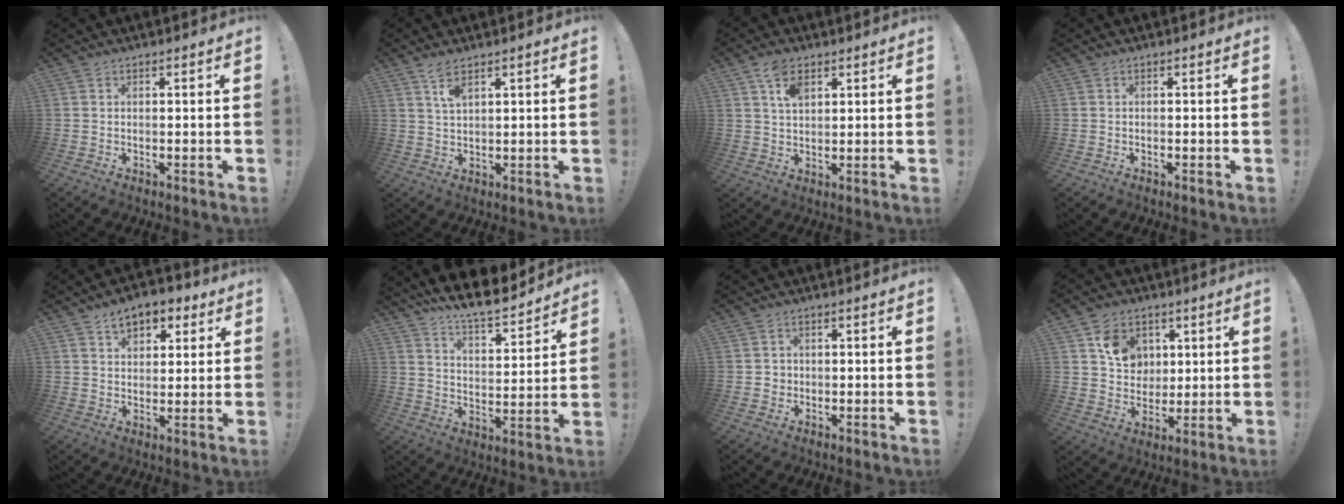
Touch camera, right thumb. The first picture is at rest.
{"total": 4.4, "force": [2.8, 1.2, 3.1], "torque": [-0.060, -0.006, 0.047]}
{"total": 6.7, "force": [3.4, 3.7, 4.4], "torque": [-0.076, -0.005, 0.063]}
{"total": 0.0}
{"total": 8.1, "force": [4.3, 5.5, 4.2], "torque": [-0.053, -0.015, 0.078]}
{"total": 11.5, "force": [10.3, 2.0, 4.6], "torque": [-0.089, -0.085, 0.181]}
{"total": 1.9, "force": [-0.5, 1.7, 0.5], "torque": [-0.002, 0.001, -0.010]}
{"total": 10.5, "force": [4.2, 8.8, 3.9], "torque": [-0.046, -0.019, 0.085]}